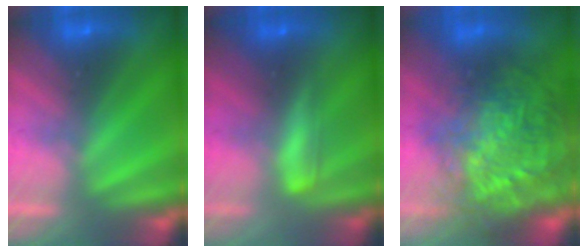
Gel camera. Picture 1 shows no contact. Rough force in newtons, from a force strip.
{"total": 2.1}
{"total": 8.3}